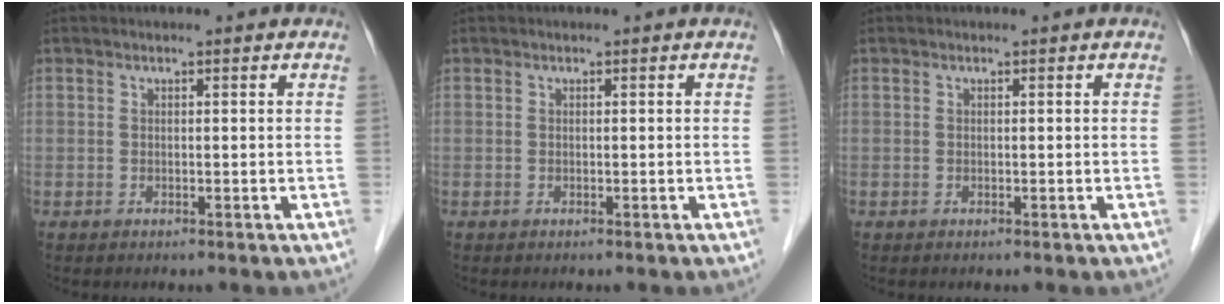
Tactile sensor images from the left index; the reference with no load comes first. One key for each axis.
{"total": 0.0}
{"total": 0.0}